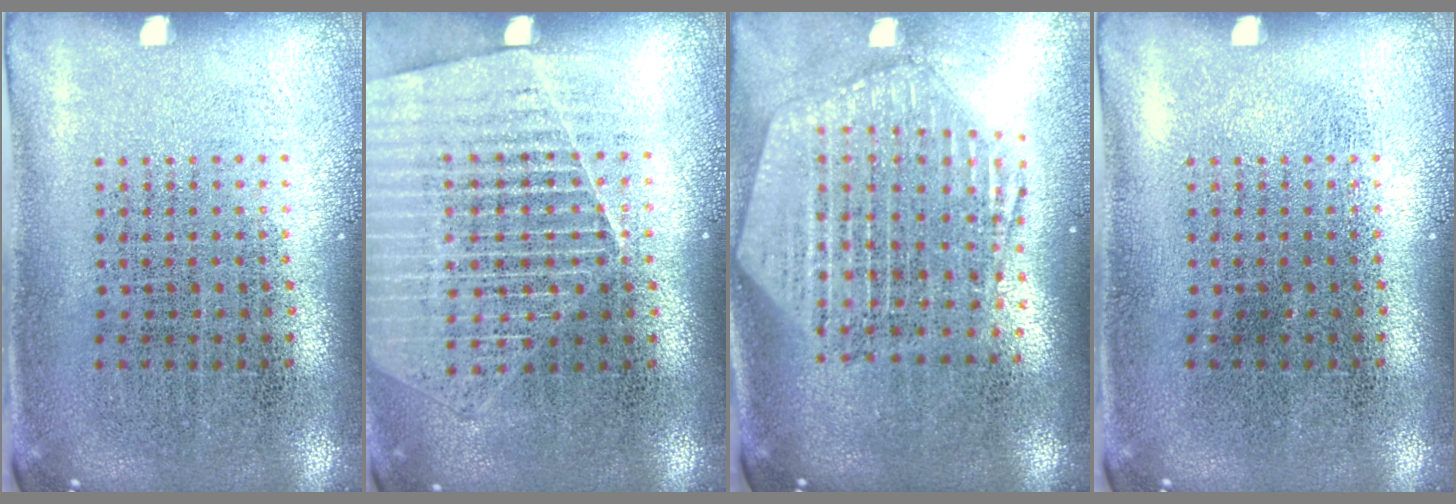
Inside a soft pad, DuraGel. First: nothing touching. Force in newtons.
{"total": 1.3, "press": 1.3, "slide": 0.2}
{"total": 2.6, "press": 2.1, "slide": 1.4}
{"total": 0.0}